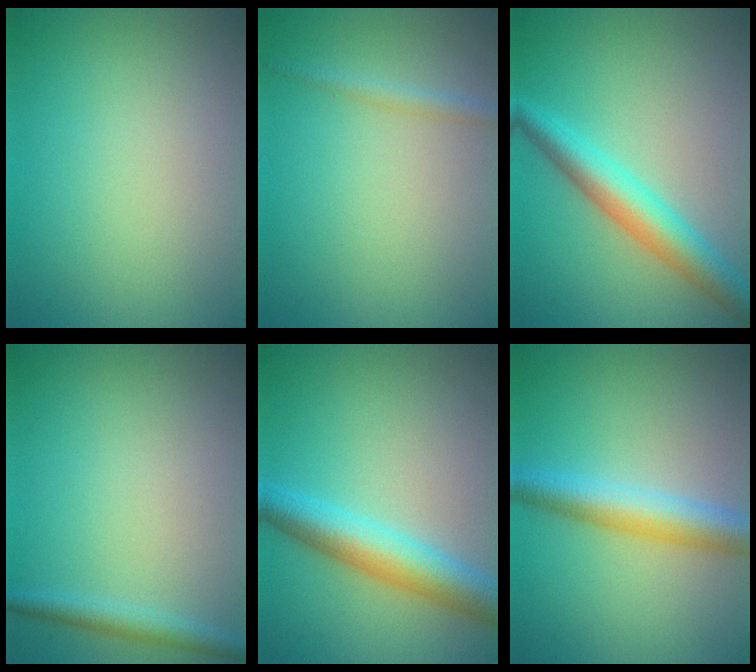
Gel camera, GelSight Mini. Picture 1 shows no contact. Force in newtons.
{"total": 1.4, "press": 1.4, "slide": 0.1}
{"total": 5.1, "press": 5.1, "slide": 0.2}
{"total": 1.8, "press": 1.8, "slide": 0.1}
{"total": 5.5, "press": 5.5, "slide": 0.1}
{"total": 4.8, "press": 4.8, "slide": 0.1}